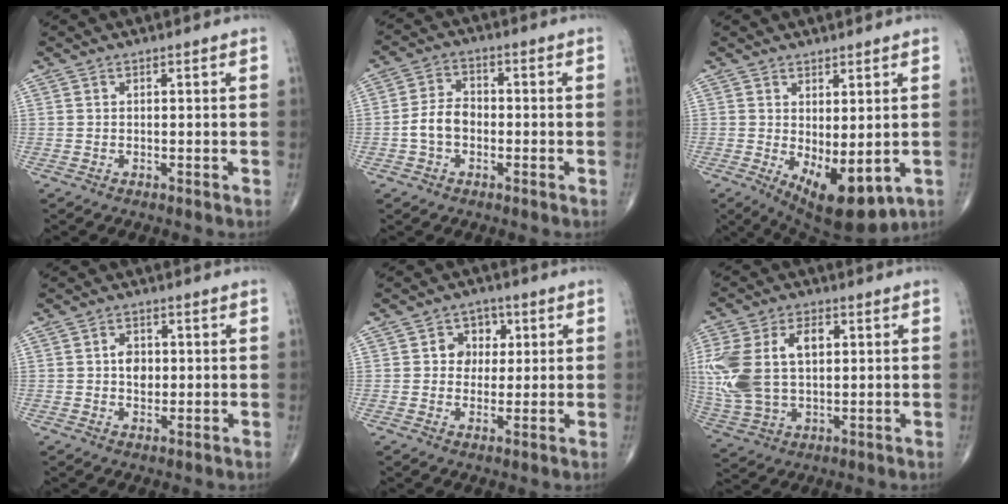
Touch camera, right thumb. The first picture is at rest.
{"total": 5.9, "force": [-1.4, 4.2, 3.9], "torque": [-0.067, 0.023, -0.034]}
{"total": 11.1, "force": [-2.3, 4.9, 9.7], "torque": [-0.134, -0.017, -0.012]}
{"total": 4.3, "force": [0.2, 3.1, 2.9], "torque": [-0.030, 0.001, 0.002]}
{"total": 6.1, "force": [1.3, 5.3, 2.8], "torque": [-0.002, 0.004, 0.014]}
{"total": 18.1, "force": [2.8, 11.4, 13.8], "torque": [-0.306, 0.010, 0.061]}